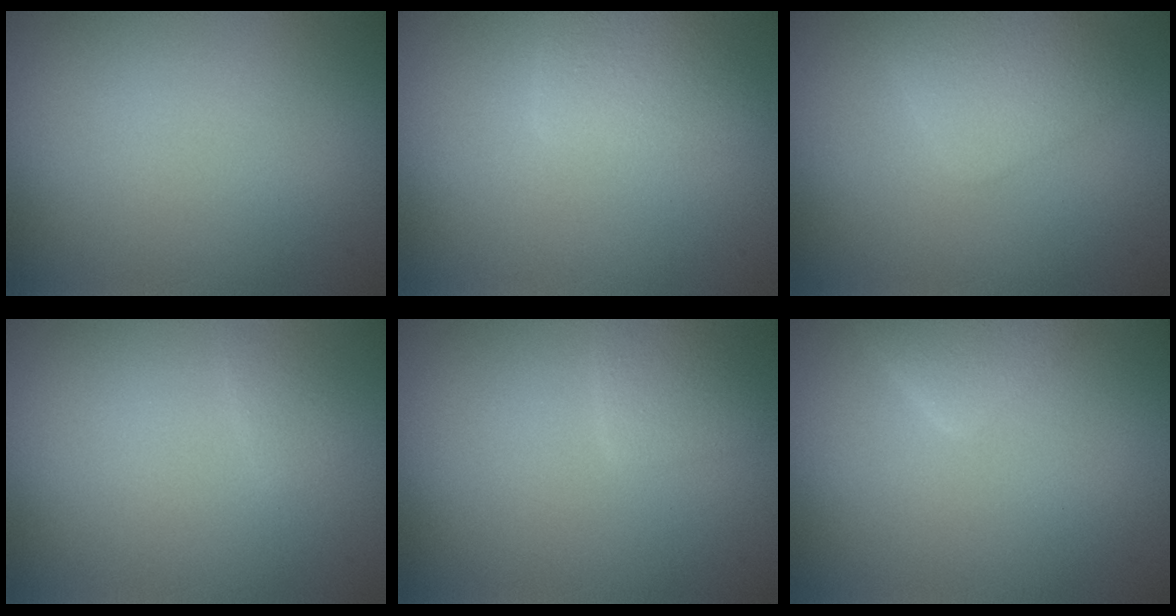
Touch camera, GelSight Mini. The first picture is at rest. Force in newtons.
{"total": 2.8, "press": 2.8, "slide": 0.0}
{"total": 2.8, "press": 2.8, "slide": 0.0}
{"total": 0.7, "press": 0.7, "slide": 0.1}
{"total": 1.8, "press": 1.8, "slide": 0.0}
{"total": 2.6, "press": 2.6, "slide": 0.2}